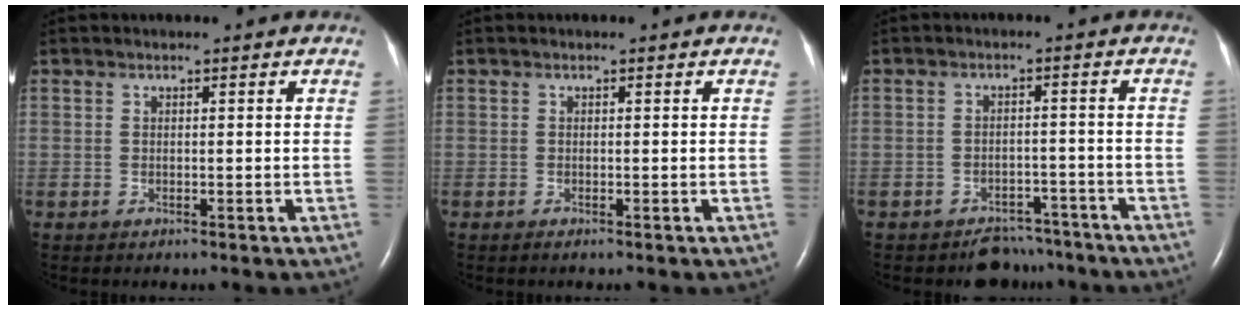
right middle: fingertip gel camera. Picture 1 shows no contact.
{"total": 0.0}
{"total": 4.7, "force": [-4.0, 2.5, -0.1], "torque": [0.005, 0.014, -0.055]}